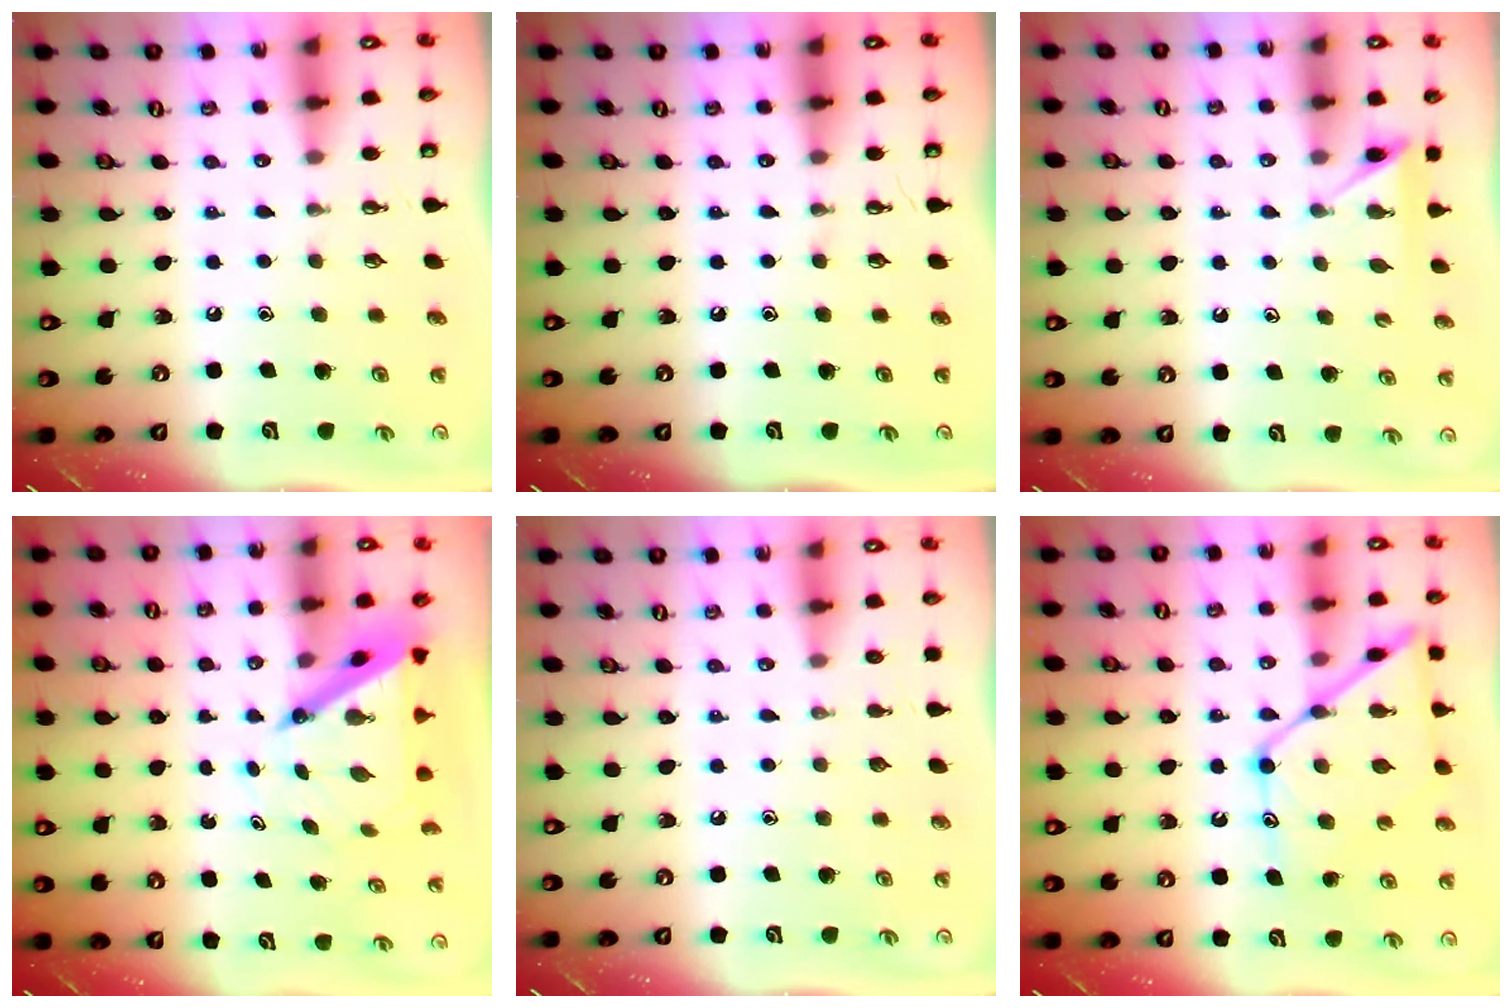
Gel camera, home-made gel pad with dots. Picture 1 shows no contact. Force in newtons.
{"total": 0.0}
{"total": 3.5, "press": 3.4, "slide": 0.4}
{"total": 6.2, "press": 6.2, "slide": 0.7}
{"total": 0.0}
{"total": 16.3, "press": 16.2, "slide": 1.5}